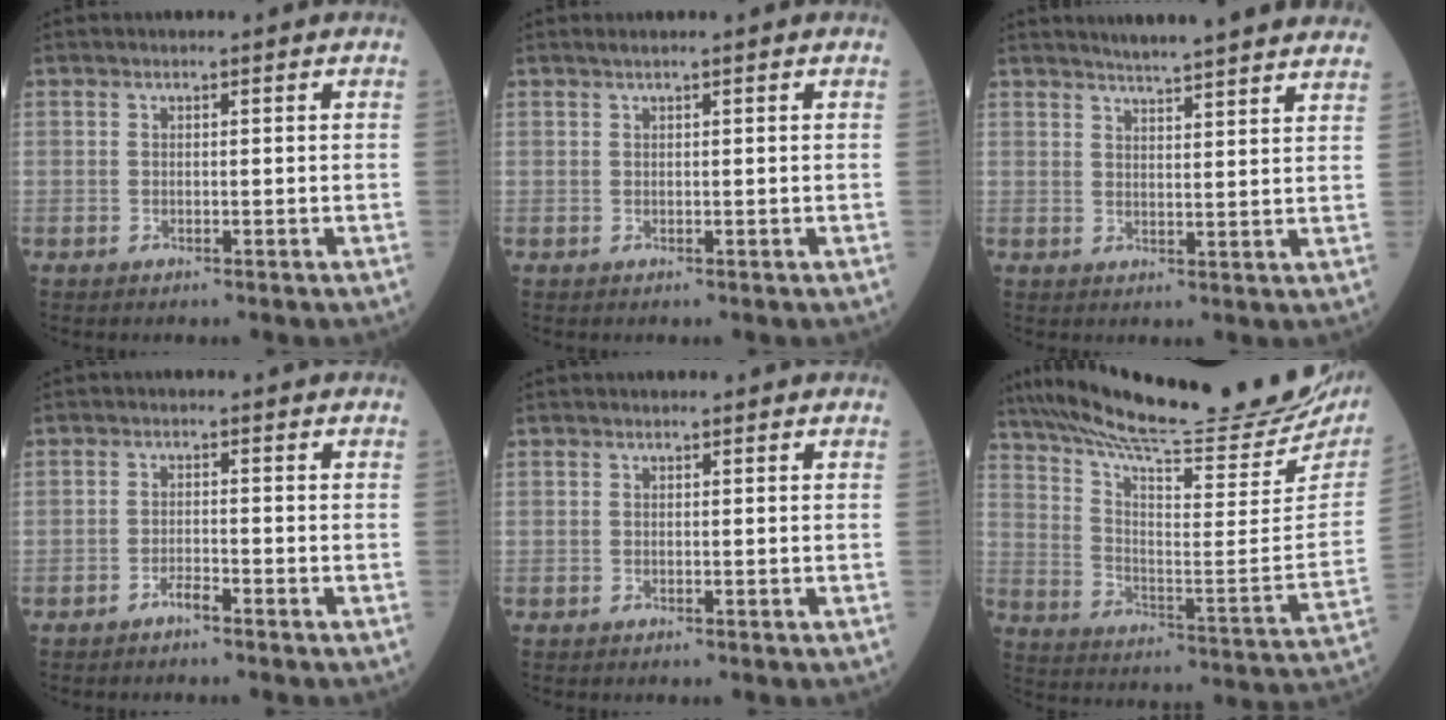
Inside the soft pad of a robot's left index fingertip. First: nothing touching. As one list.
[{"total": 0.7, "force": [0.6, -0.2, 0.4], "torque": [-0.018, 0.009, 0.018]}, {"total": 14.4, "force": [13.3, 0.3, 5.6], "torque": [-0.079, -0.007, 0.157]}, {"total": 1.5, "force": [-1.3, 0.1, 0.7], "torque": [-0.016, 0.000, -0.026]}, {"total": 0.0}, {"total": 27.8, "force": [24.6, 1.7, 12.7], "torque": [-0.221, -0.085, 0.343]}]